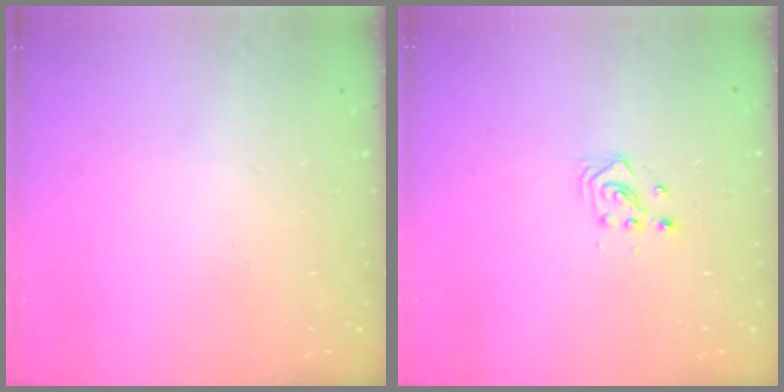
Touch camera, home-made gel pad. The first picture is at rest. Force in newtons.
{"total": 2.9, "press": 2.9, "slide": 0.3}